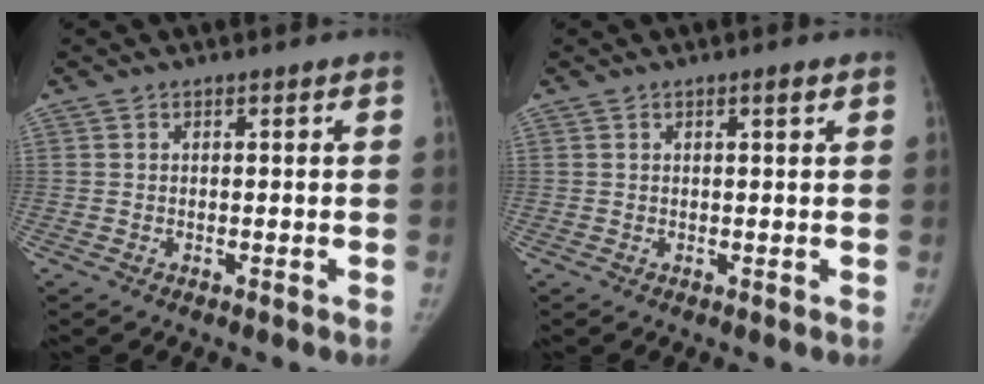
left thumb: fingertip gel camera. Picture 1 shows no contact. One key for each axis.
{"total": 1.0, "fx": 0.5, "fy": 0.0, "fz": 0.9, "tx": -0.011, "ty": -0.001, "tz": 0.009}